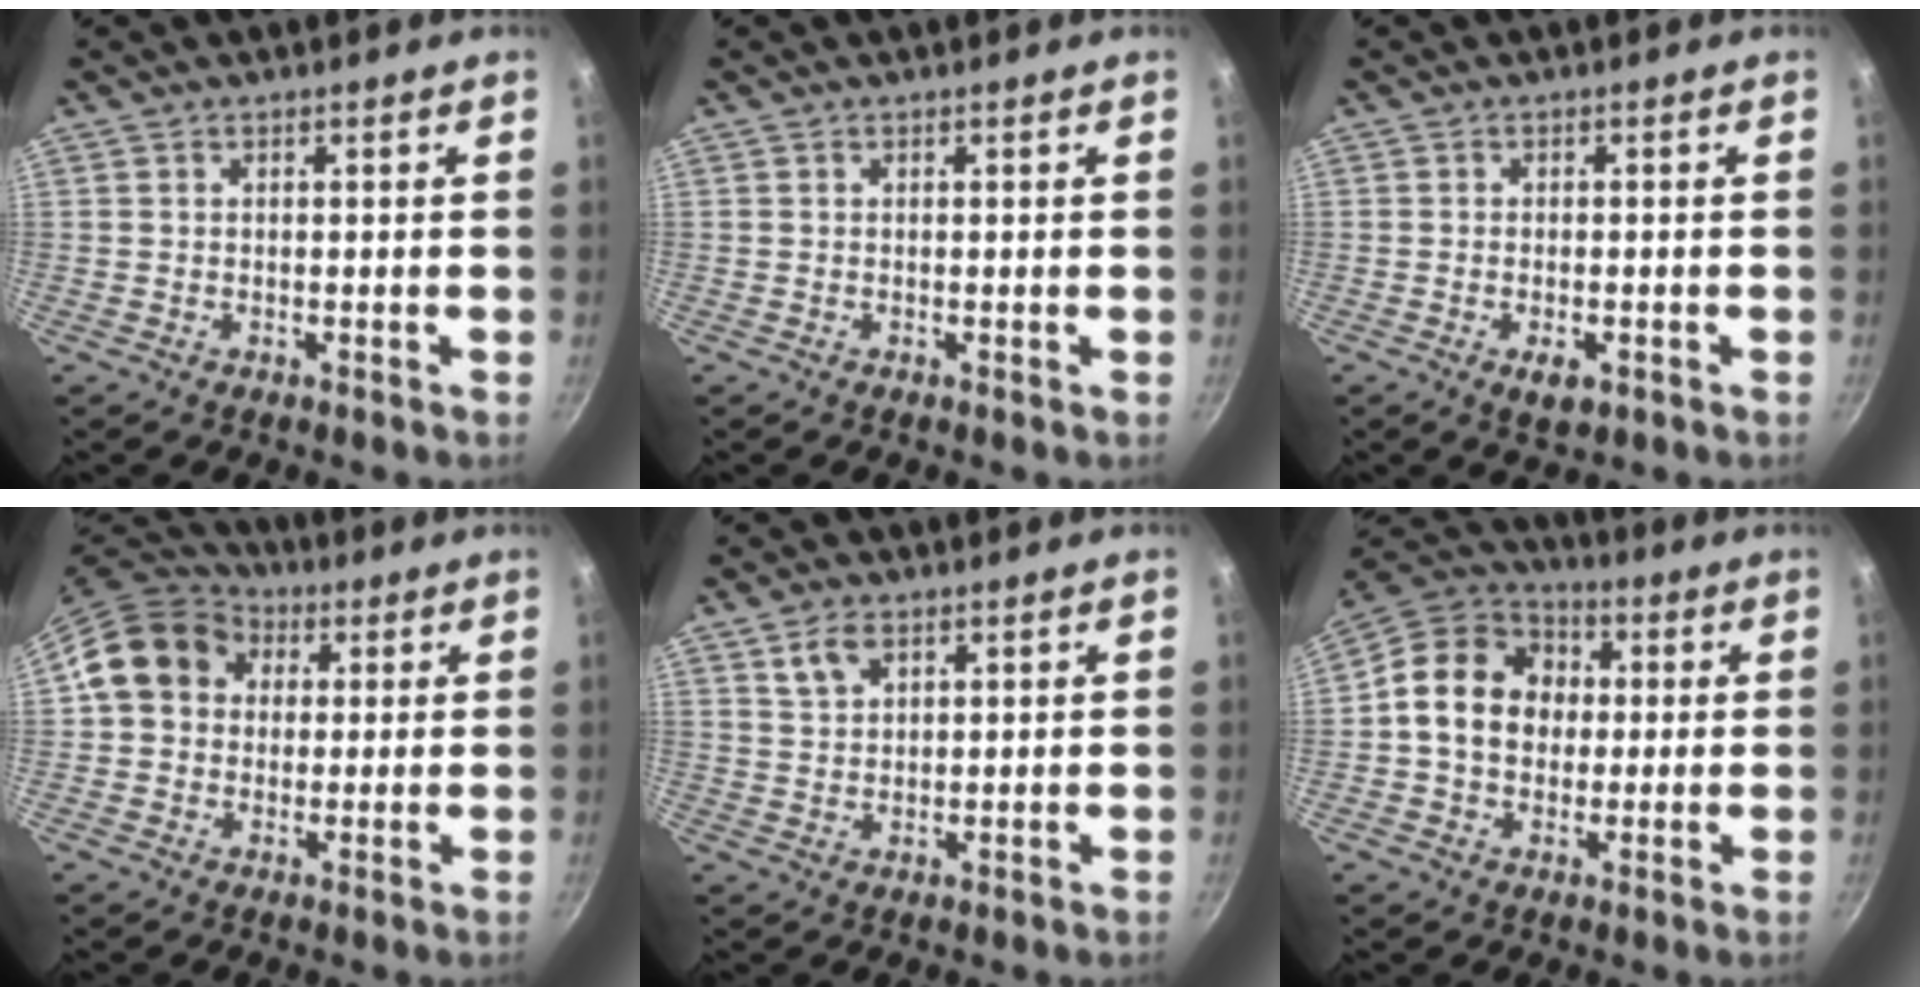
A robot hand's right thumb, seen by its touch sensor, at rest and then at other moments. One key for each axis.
{"total": 0.0}
{"total": 3.3, "fx": -1.3, "fy": 1.6, "fz": 2.5, "tx": -0.041, "ty": -0.001, "tz": -0.020}
{"total": 12.4, "fx": 2.9, "fy": 10.5, "fz": 5.9, "tx": -0.076, "ty": 0.023, "tz": 0.033}
{"total": 4.2, "fx": 2.3, "fy": 2.6, "fz": 2.4, "tx": -0.034, "ty": -0.005, "tz": 0.046}
{"total": 15.1, "fx": 1.2, "fy": 12.3, "fz": 8.6, "tx": -0.123, "ty": 0.029, "tz": 0.005}